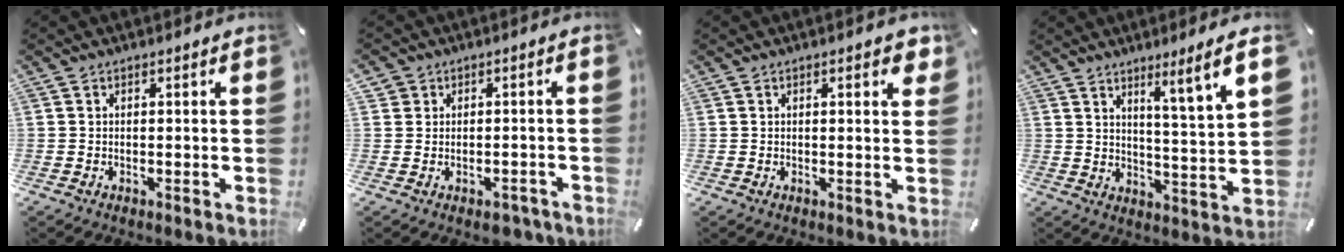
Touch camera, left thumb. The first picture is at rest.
{"total": 3.6, "force": [-1.5, 3.1, 0.9], "torque": [-0.014, 0.016, -0.026]}
{"total": 2.9, "force": [1.3, 0.8, 2.5], "torque": [-0.029, -0.005, 0.016]}
{"total": 8.2, "force": [5.6, -0.9, 5.9], "torque": [-0.089, -0.043, 0.084]}